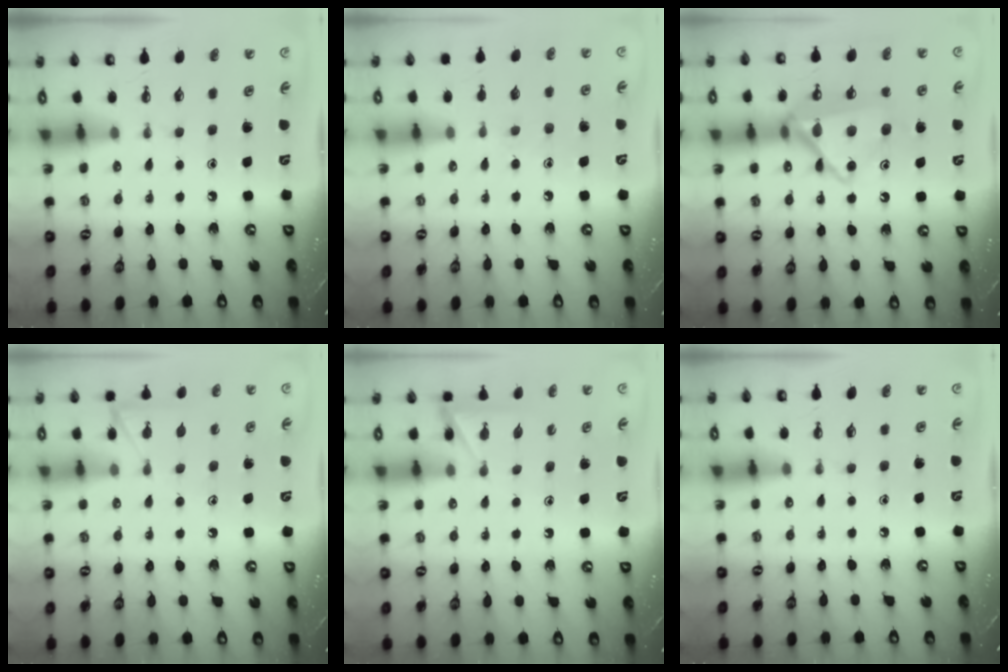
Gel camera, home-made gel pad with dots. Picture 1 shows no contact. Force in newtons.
{"total": 8.7, "press": 8.7, "slide": 0.8}
{"total": 16.6, "press": 16.6, "slide": 0.9}
{"total": 7.9, "press": 7.8, "slide": 0.7}
{"total": 5.6, "press": 5.6, "slide": 0.5}
{"total": 0.0}